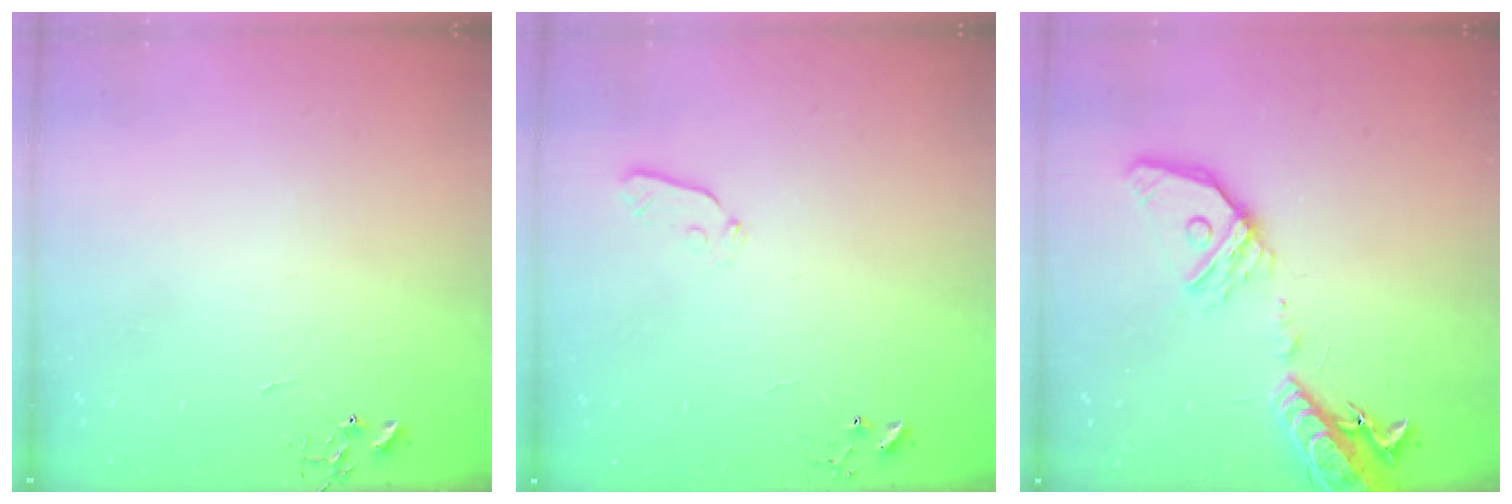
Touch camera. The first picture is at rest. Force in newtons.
{"total": 3.9, "press": 3.8, "slide": 0.8}
{"total": 19.6, "press": 19.2, "slide": 4.0}